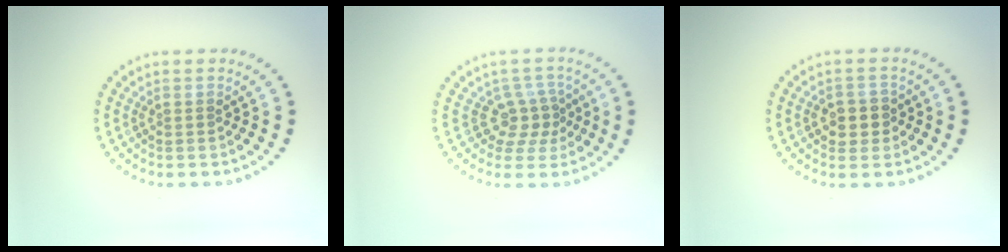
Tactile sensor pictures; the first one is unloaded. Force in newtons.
{"total": 2.8, "press": 2.0, "slide": 1.9}
{"total": 2.3, "press": 2.2, "slide": 0.6}